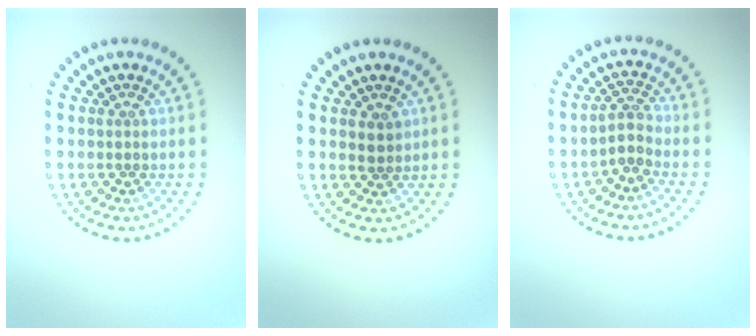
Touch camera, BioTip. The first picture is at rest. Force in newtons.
{"total": 1.3, "press": 1.1, "slide": 0.6}
{"total": 2.1, "press": 1.5, "slide": 1.4}